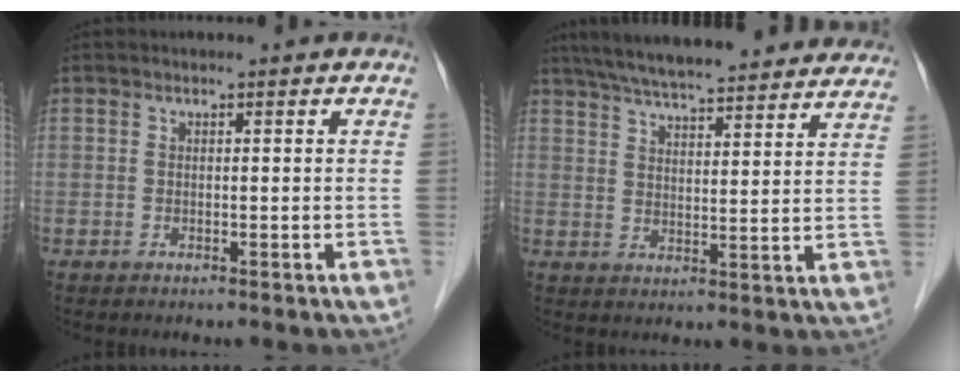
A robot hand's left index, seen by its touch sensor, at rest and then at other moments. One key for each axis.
{"total": 26.6, "fx": 23.8, "fy": 4.1, "fz": 11.2, "tx": -0.184, "ty": 0.008, "tz": 0.307}